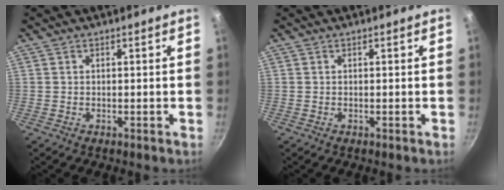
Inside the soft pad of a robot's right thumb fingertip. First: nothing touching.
{"total": 0.0}